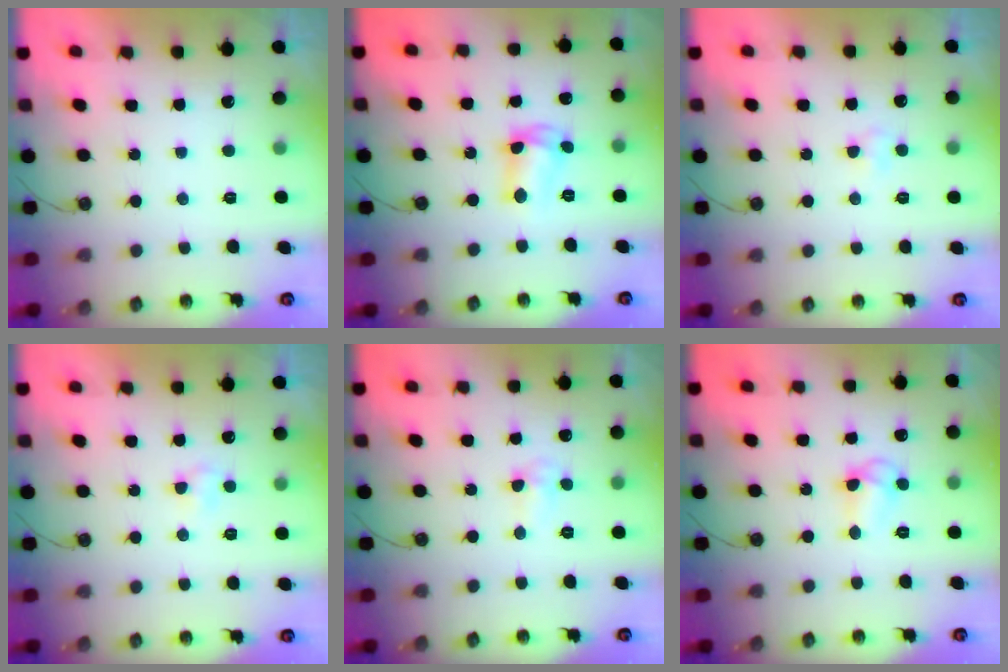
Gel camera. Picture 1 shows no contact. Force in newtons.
{"total": 6.4, "press": 6.4, "slide": 0.3}
{"total": 3.6, "press": 2.7, "slide": 2.3}
{"total": 2.9, "press": 2.9, "slide": 0.3}
{"total": 3.5, "press": 3.5, "slide": 0.5}
{"total": 7.8, "press": 7.8, "slide": 0.5}